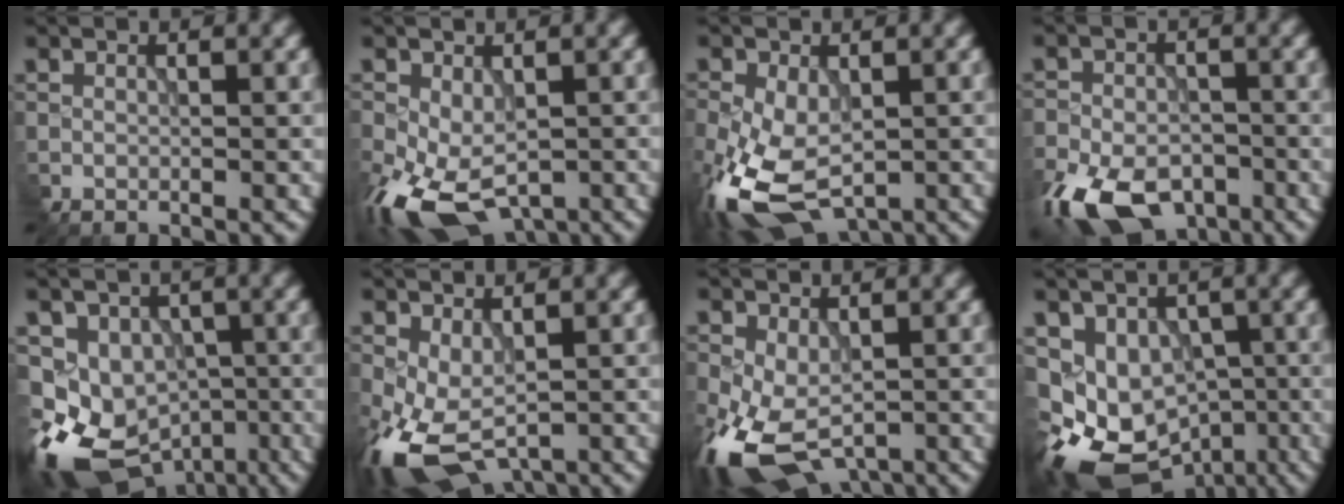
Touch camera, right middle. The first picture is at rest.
{"total": 9.0, "force": [-3.8, 5.0, 6.5], "torque": [-0.157, -0.035, -0.055]}
{"total": 9.2, "force": [-3.2, 5.1, 7.0], "torque": [-0.182, -0.029, -0.054]}
{"total": 11.8, "force": [-7.4, 6.6, 6.3], "torque": [-0.127, -0.043, -0.126]}
{"total": 10.9, "force": [-5.5, 8.3, 4.4], "torque": [-0.078, -0.017, -0.079]}
{"total": 7.1, "force": [-2.7, 3.8, 5.4], "torque": [-0.136, -0.014, -0.042]}
{"total": 9.5, "force": [-4.0, 5.1, 6.9], "torque": [-0.172, -0.035, -0.060]}
{"total": 12.7, "force": [-6.8, 9.4, 5.0], "torque": [-0.094, -0.028, -0.086]}